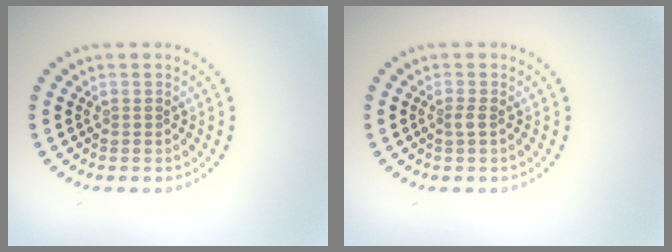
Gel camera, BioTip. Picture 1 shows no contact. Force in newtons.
{"total": 0.8, "press": 0.6, "slide": 0.6}